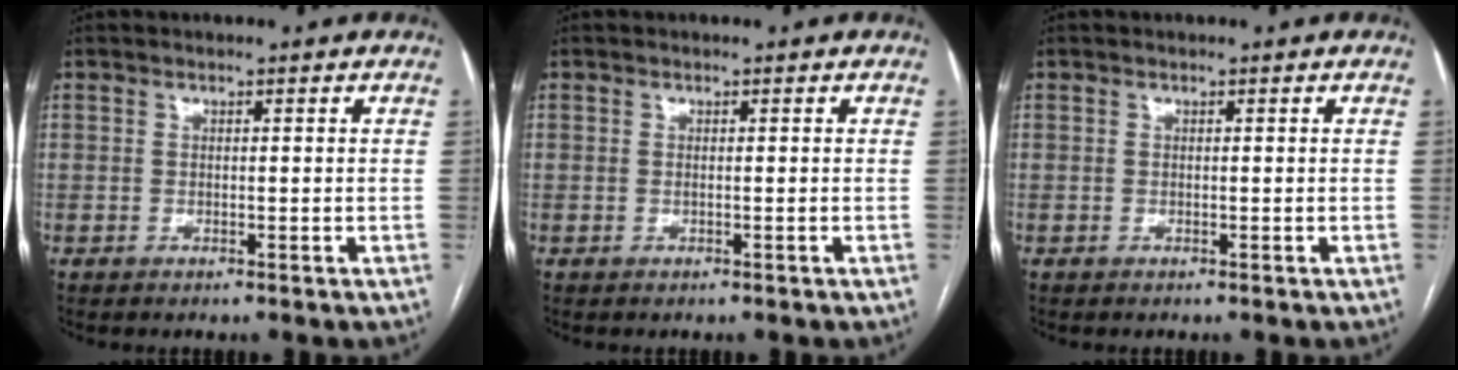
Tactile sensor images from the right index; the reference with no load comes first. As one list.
[{"total": 0.0}, {"total": 0.0}]